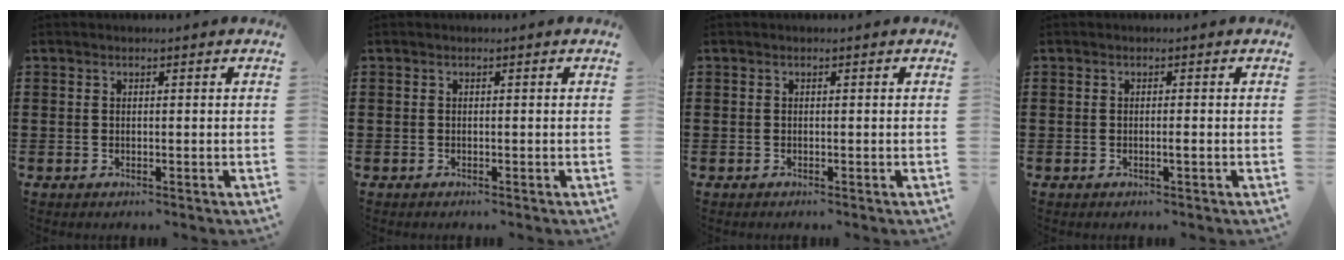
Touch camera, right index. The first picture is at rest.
{"total": 0.0}
{"total": 0.0}
{"total": 0.9, "force": [-0.3, -0.1, 0.8], "torque": [-0.014, -0.005, -0.005]}